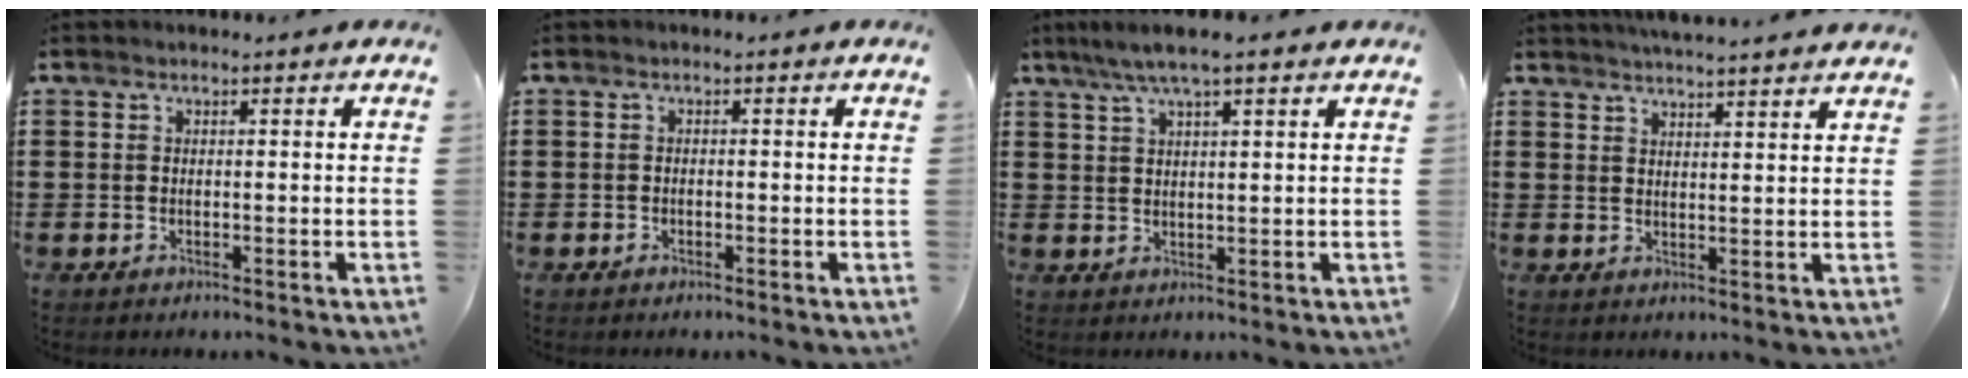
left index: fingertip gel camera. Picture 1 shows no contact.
{"total": 0.8, "force": [-0.7, 0.4, 0.0], "torque": [-0.003, 0.003, -0.016]}
{"total": 4.4, "force": [2.9, 0.3, 3.2], "torque": [-0.067, 0.001, 0.052]}
{"total": 3.4, "force": [3.3, -0.6, 0.5], "torque": [-0.020, -0.014, 0.060]}